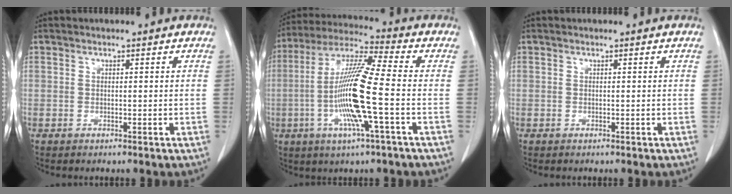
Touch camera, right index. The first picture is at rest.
{"total": 14.8, "force": [-2.9, 0.1, 14.5], "torque": [-0.292, -0.005, -0.065]}
{"total": 0.0}